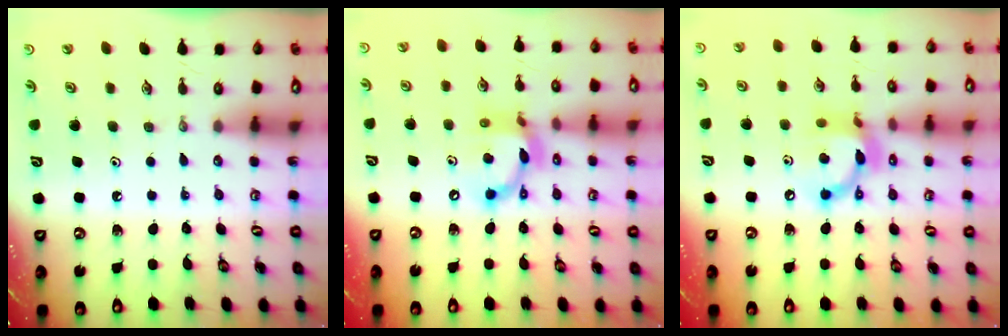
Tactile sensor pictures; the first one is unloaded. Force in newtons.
{"total": 12.4, "press": 12.4, "slide": 0.5}
{"total": 13.0, "press": 13.0, "slide": 1.0}